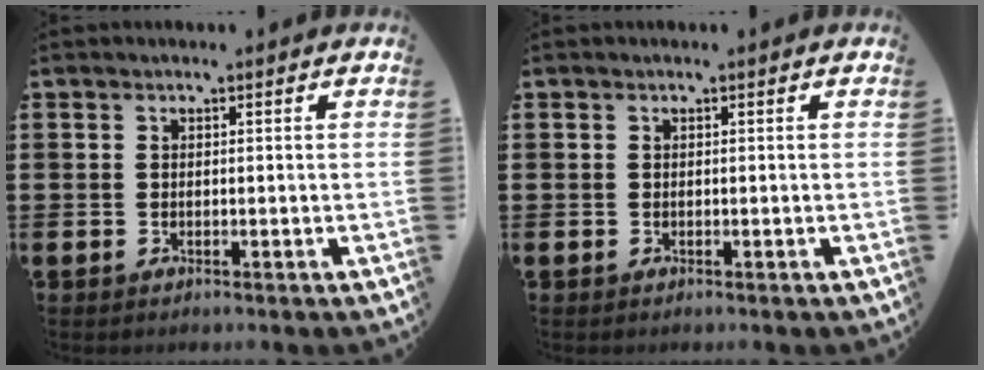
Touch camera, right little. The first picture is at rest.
{"total": 0.0}